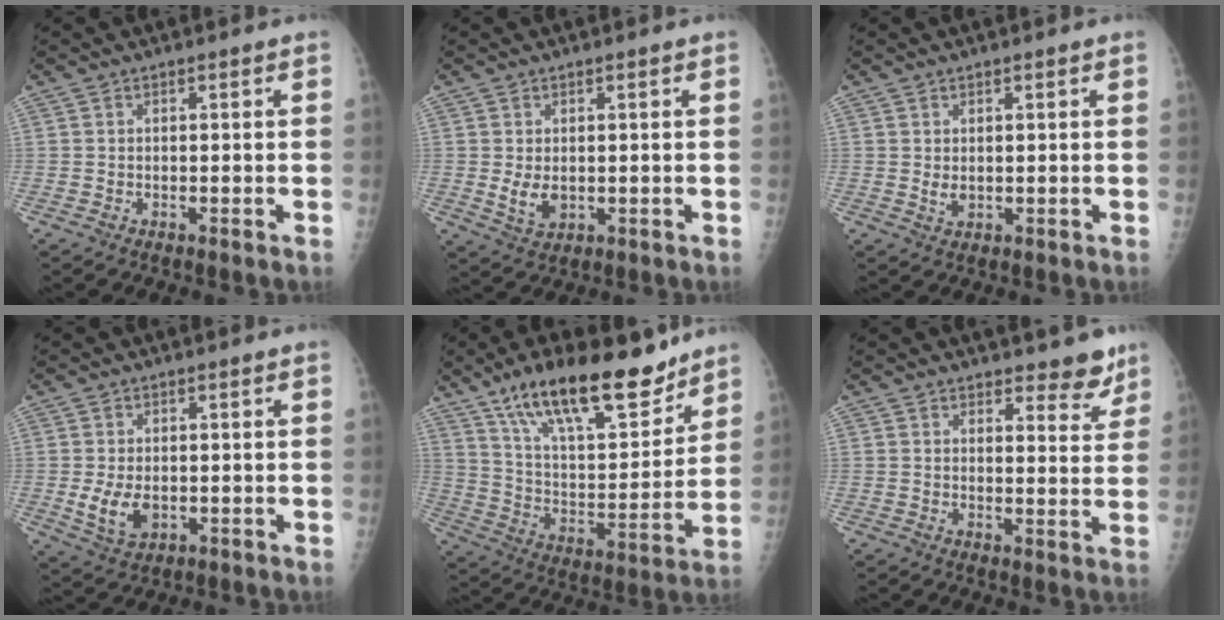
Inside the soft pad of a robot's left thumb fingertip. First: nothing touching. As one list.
[{"total": 4.0, "force": [0.1, 2.7, 2.9], "torque": [-0.045, -0.010, 0.011]}, {"total": 1.8, "force": [0.5, 1.2, 1.3], "torque": [-0.019, -0.007, 0.013]}, {"total": 6.0, "force": [-0.8, 3.9, 4.4], "torque": [-0.076, -0.011, -0.004]}, {"total": 22.8, "force": [16.1, 7.9, 14.1], "torque": [-0.194, -0.068, 0.273]}, {"total": 5.4, "force": [4.5, 2.4, 1.8], "torque": [0.009, -0.034, 0.053]}]